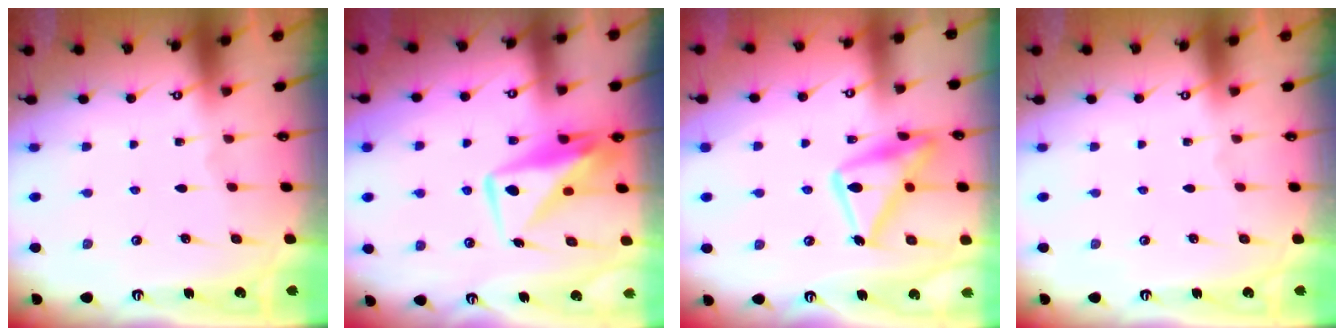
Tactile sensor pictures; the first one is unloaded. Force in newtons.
{"total": 11.0, "press": 11.0, "slide": 0.9}
{"total": 17.8, "press": 17.7, "slide": 1.1}
{"total": 0.0}